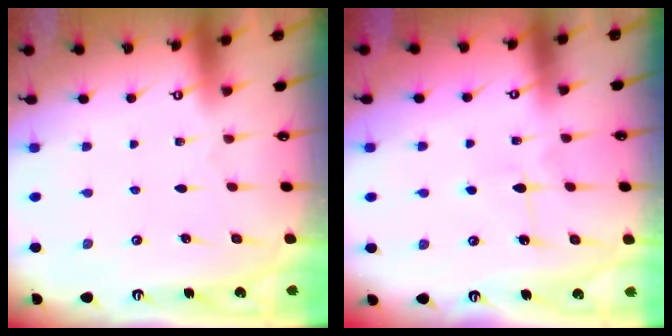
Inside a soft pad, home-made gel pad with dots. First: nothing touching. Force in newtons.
{"total": 5.6, "press": 5.5, "slide": 0.8}